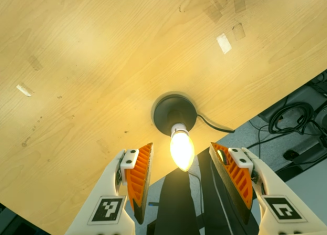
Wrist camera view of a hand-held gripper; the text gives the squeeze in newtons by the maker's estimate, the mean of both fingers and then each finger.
{"total": 0.0}